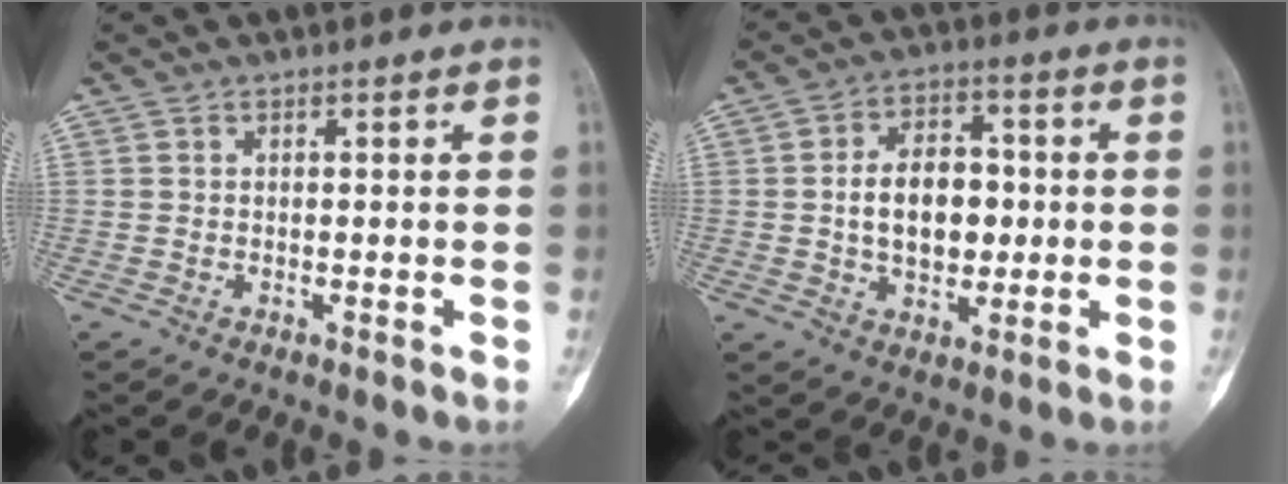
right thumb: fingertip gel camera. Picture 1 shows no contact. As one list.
[{"total": 11.2, "force": [-0.2, 7.3, 8.4], "torque": [-0.108, 0.016, -0.005]}]